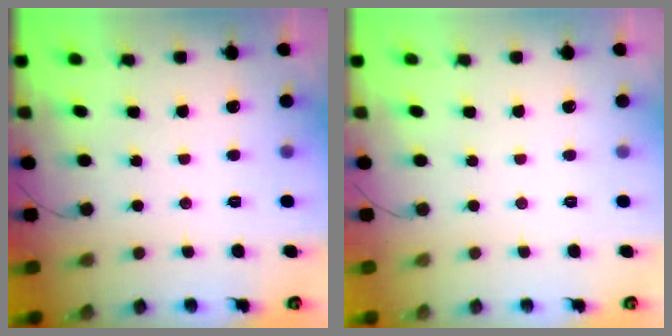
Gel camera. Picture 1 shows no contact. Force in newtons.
{"total": 0.0}